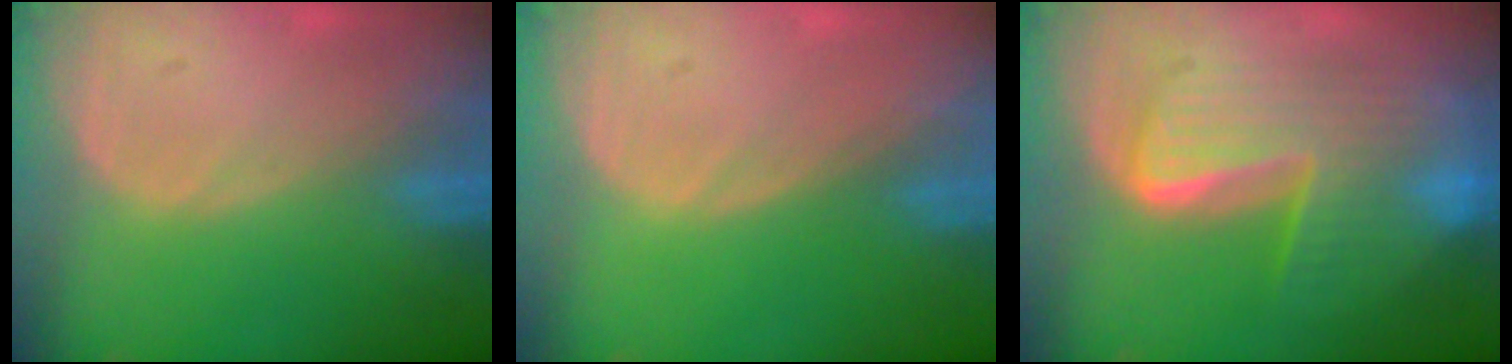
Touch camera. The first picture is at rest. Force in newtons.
{"total": 0.0}
{"total": 9.9, "press": 9.9, "slide": 0.9}